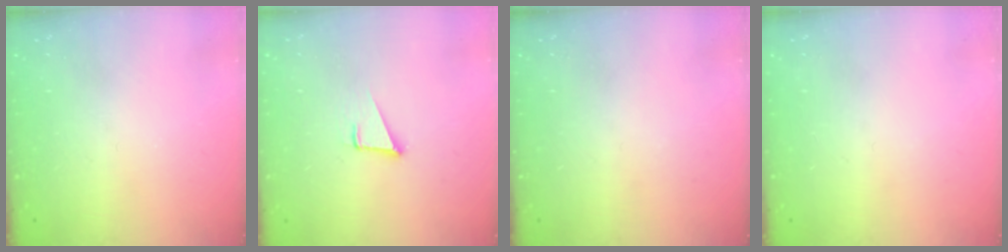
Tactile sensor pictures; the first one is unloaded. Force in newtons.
{"total": 3.4, "press": 2.4, "slide": 2.4}
{"total": 0.0}
{"total": 0.0}